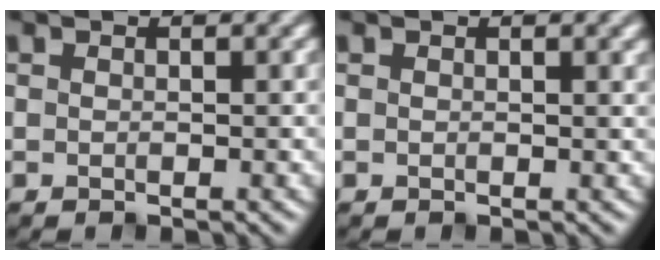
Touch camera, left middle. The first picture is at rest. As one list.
[{"total": 1.7, "force": [1.0, 0.4, 1.3], "torque": [-0.010, 0.006, 0.015]}]